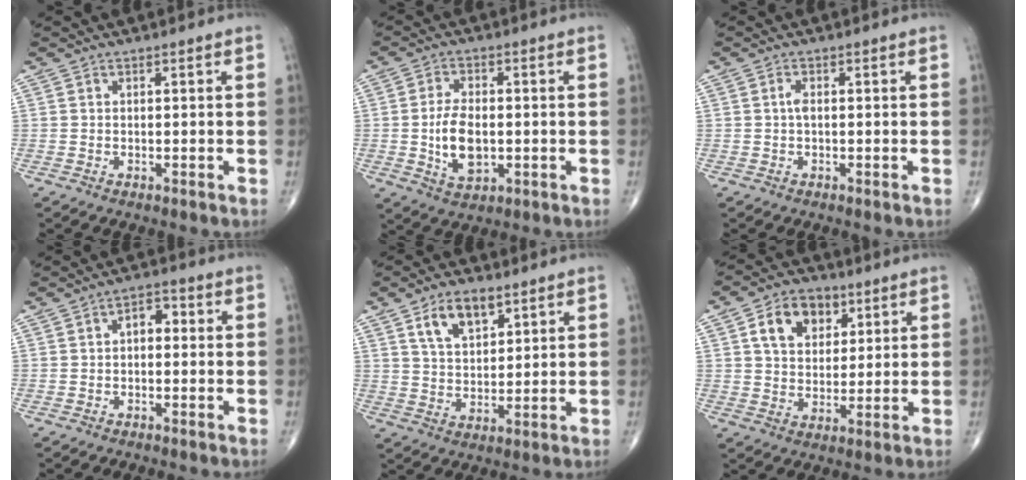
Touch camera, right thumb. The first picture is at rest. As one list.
[{"total": 8.5, "force": [-0.9, 4.8, 7.0], "torque": [-0.123, -0.003, -0.012]}, {"total": 1.4, "force": [0.0, 0.6, 1.2], "torque": [-0.024, 0.002, -0.002]}, {"total": 3.8, "force": [0.1, 2.4, 2.9], "torque": [-0.025, 0.013, -0.010]}, {"total": 8.6, "force": [4.6, 4.5, 5.6], "torque": [-0.082, -0.022, 0.086]}, {"total": 10.4, "force": [4.2, 7.3, 6.2], "torque": [-0.072, -0.010, 0.069]}]